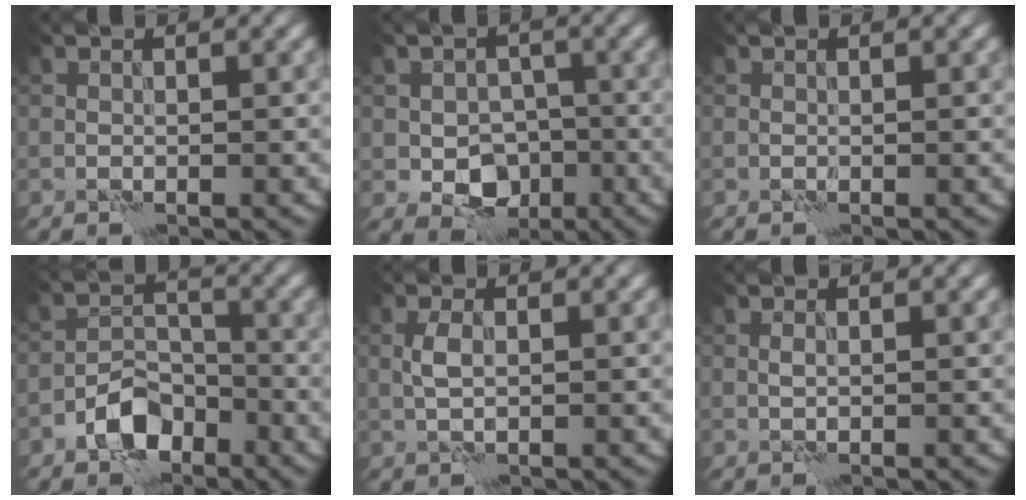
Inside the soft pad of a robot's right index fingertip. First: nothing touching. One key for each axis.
{"total": 5.4, "fx": -1.6, "fy": 4.2, "fz": 3.0, "tx": -0.045, "ty": -0.008, "tz": -0.024}
{"total": 0.0}
{"total": 4.7, "fx": -2.9, "fy": 2.8, "fz": 2.3, "tx": -0.031, "ty": 0.004, "tz": -0.060}
{"total": 1.8, "fx": 0.1, "fy": 0.8, "fz": 1.6, "tx": -0.035, "ty": 0.005, "tz": 0.001}
{"total": 0.5, "fx": 0.1, "fy": 0.1, "fz": 0.5, "tx": -0.013, "ty": 0.002, "tz": 0.001}